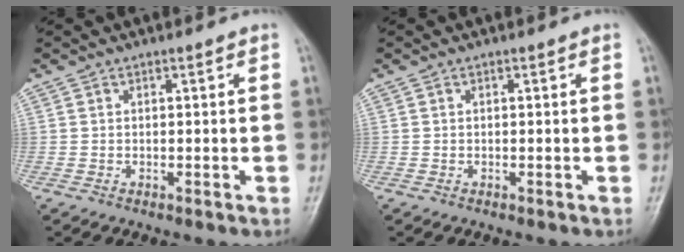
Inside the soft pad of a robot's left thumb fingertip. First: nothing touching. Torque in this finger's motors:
{"motor_torque": [0.00, 0.00, 0.00, 0.00, 0.00]}